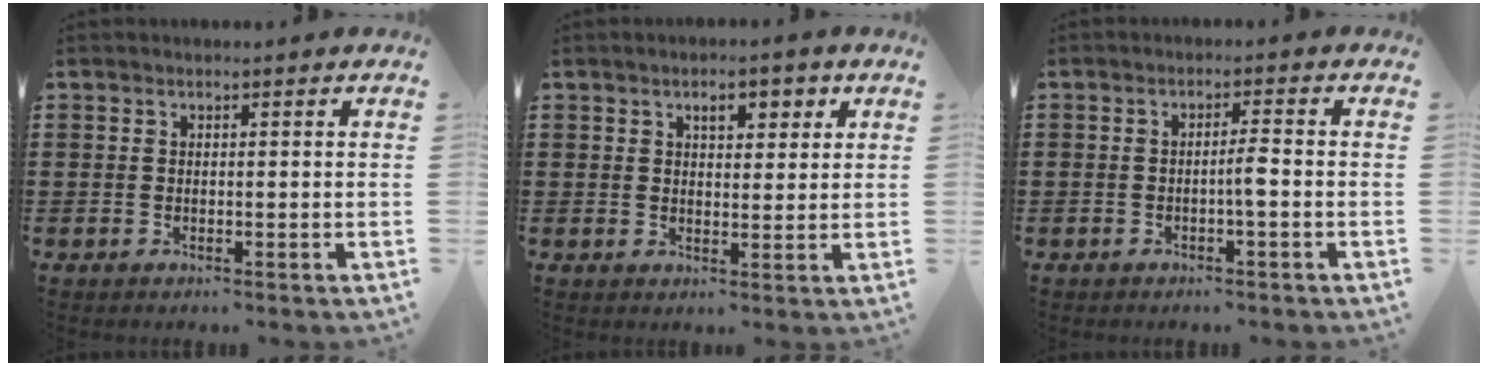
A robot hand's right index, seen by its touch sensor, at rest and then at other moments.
{"total": 3.7, "force": [1.8, 2.0, 2.6], "torque": [-0.035, 0.001, 0.022]}
{"total": 2.5, "force": [-0.8, 0.1, 2.3], "torque": [-0.042, 0.001, -0.016]}